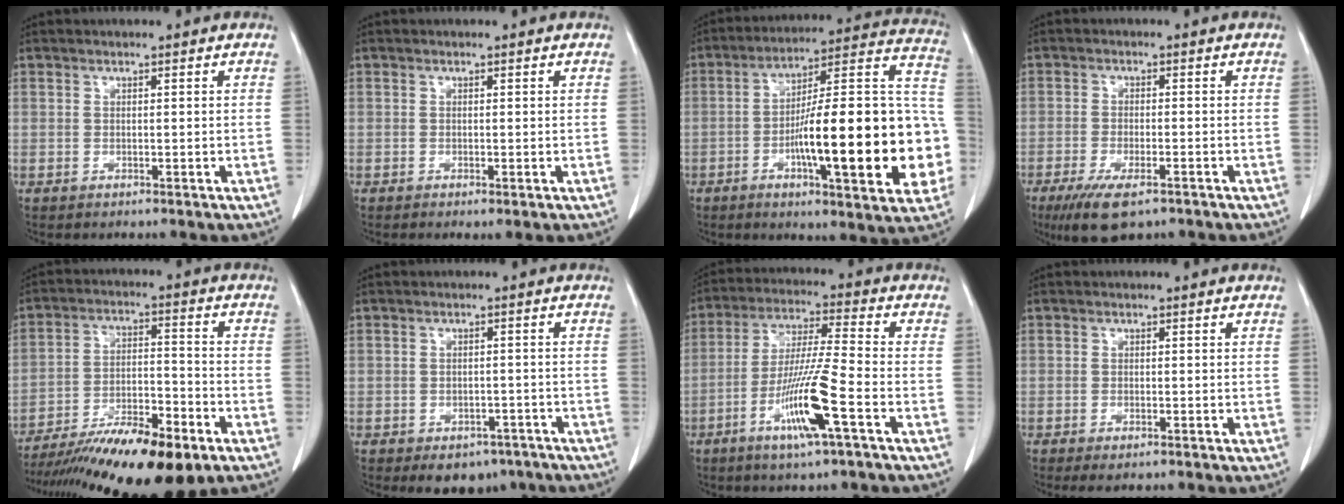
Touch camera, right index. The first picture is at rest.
{"total": 0.7, "force": [-0.3, 0.1, 0.7], "torque": [-0.012, -0.003, -0.005]}
{"total": 25.8, "force": [-5.5, 4.6, 24.7], "torque": [-0.292, 0.024, -0.076]}
{"total": 7.7, "force": [-5.1, 2.3, 5.4], "torque": [-0.094, -0.016, -0.082]}
{"total": 17.7, "force": [-12.7, 3.2, 11.9], "torque": [-0.181, -0.012, -0.213]}
{"total": 6.6, "force": [-4.6, 4.2, 2.0], "torque": [-0.007, 0.010, -0.056]}
{"total": 11.8, "force": [-5.0, -0.4, 10.6], "torque": [-0.208, -0.011, -0.096]}
{"total": 2.3, "force": [-1.6, 0.7, 1.5], "torque": [-0.018, -0.004, -0.020]}